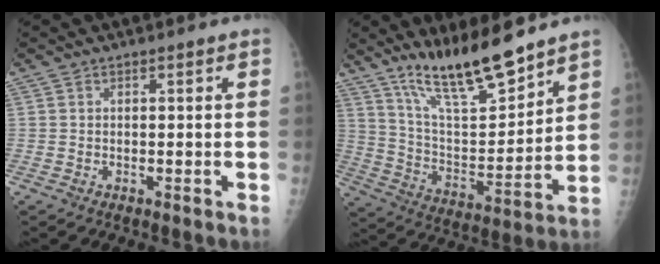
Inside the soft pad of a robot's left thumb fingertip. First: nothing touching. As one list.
[{"total": 17.0, "force": [13.3, 3.7, 9.9], "torque": [-0.140, -0.088, 0.244]}]